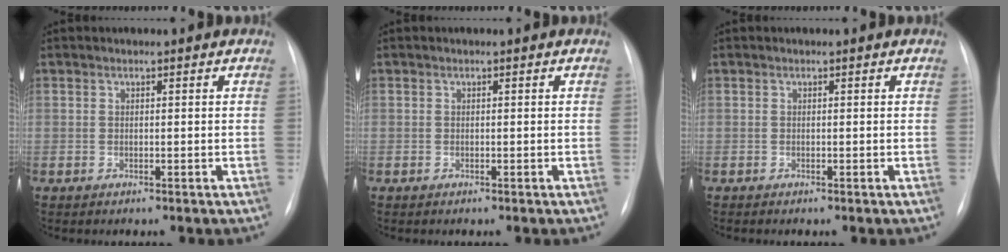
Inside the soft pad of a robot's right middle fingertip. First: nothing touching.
{"total": 0.0}
{"total": 0.0}